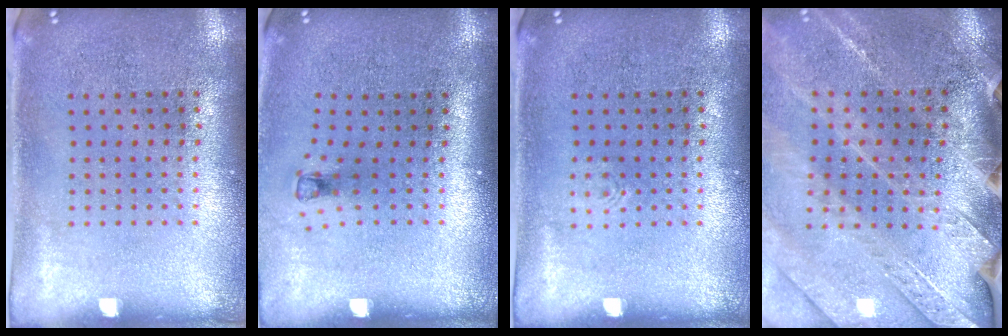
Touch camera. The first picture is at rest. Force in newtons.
{"total": 0.7, "press": 0.4, "slide": 0.6}
{"total": 0.5, "press": 0.5, "slide": 0.1}
{"total": 2.8, "press": 2.8, "slide": 0.7}